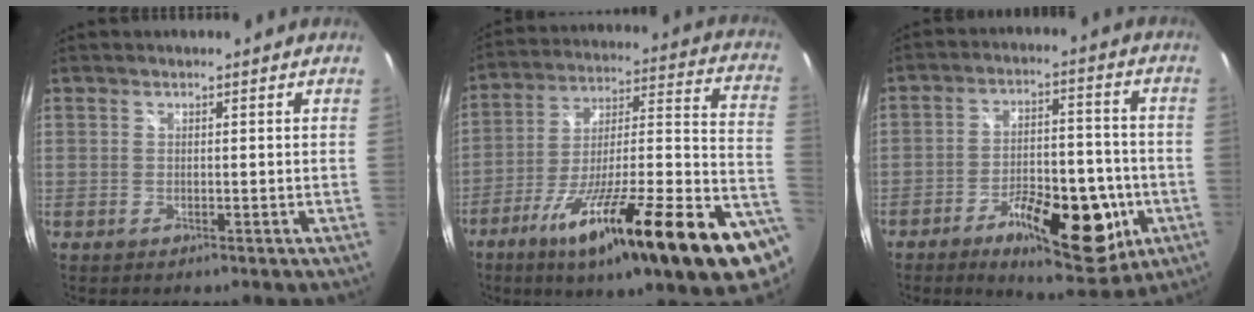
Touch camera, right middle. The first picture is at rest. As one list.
[{"total": 29.6, "force": [-15.6, 4.4, 24.7], "torque": [-0.349, -0.044, -0.243]}, {"total": 13.5, "force": [-6.2, 6.4, 10.1], "torque": [-0.172, 0.005, -0.081]}]